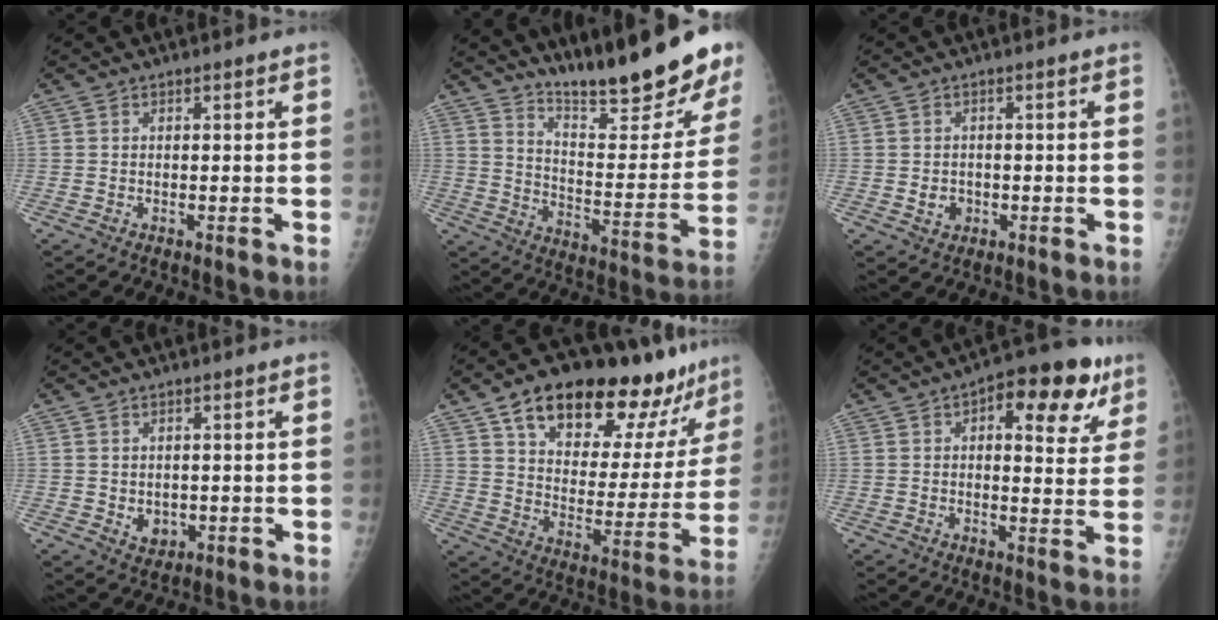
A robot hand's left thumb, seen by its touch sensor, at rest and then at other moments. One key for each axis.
{"total": 22.2, "fx": 18.0, "fy": 3.0, "fz": 12.6, "tx": -0.157, "ty": -0.129, "tz": 0.266}
{"total": 2.8, "fx": -0.6, "fy": 2.4, "fz": 1.3, "tx": -0.010, "ty": 0.003, "tz": -0.002}
{"total": 3.2, "fx": -0.2, "fy": 2.6, "fz": 1.9, "tx": -0.016, "ty": -0.002, "tz": 0.007}
{"total": 24.8, "fx": 17.4, "fy": 10.4, "fz": 14.2, "tx": -0.168, "ty": -0.060, "tz": 0.264}
{"total": 14.2, "fx": 6.5, "fy": 6.5, "fz": 10.9, "tx": -0.097, "ty": -0.004, "tz": 0.078}